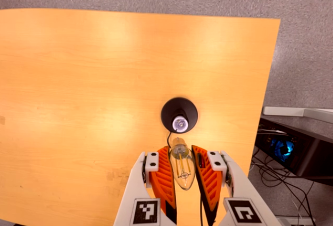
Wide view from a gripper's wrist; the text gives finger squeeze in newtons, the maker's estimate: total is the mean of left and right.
{"total": 18.9, "left": 20.7, "right": 17.1}